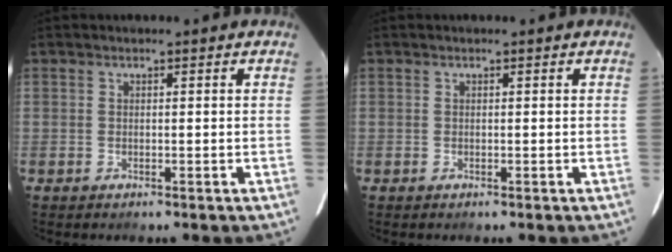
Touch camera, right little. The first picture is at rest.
{"total": 0.0}